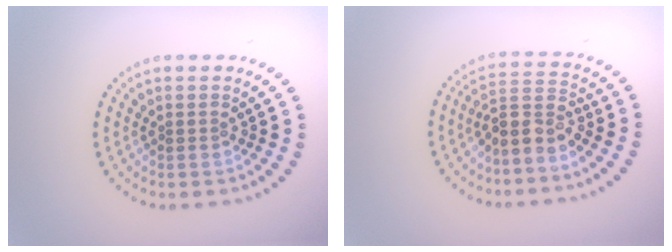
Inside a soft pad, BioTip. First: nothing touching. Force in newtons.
{"total": 3.1, "press": 2.4, "slide": 2.0}